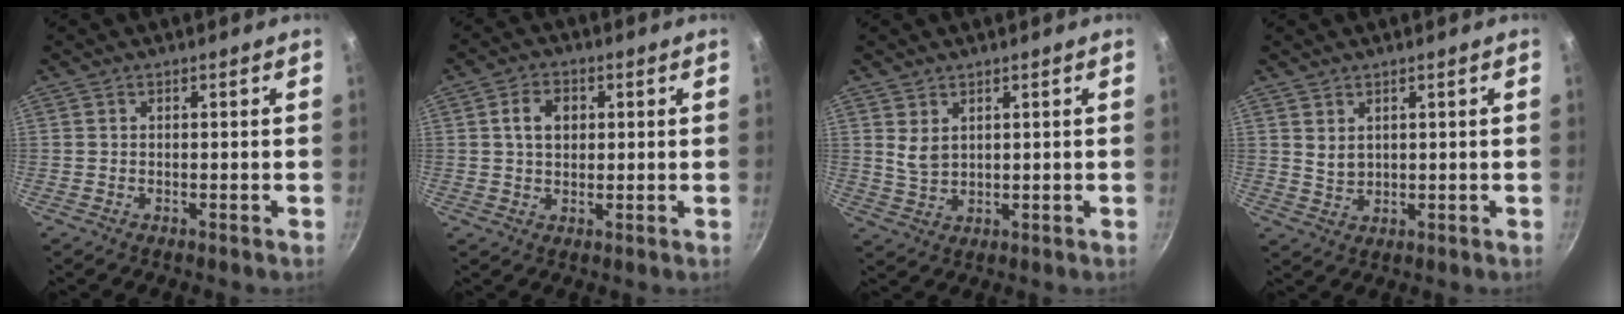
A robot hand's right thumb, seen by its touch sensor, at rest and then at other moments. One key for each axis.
{"total": 5.4, "fx": 1.1, "fy": 3.9, "fz": 3.5, "tx": -0.042, "ty": 0.006, "tz": 0.017}
{"total": 3.7, "fx": 1.8, "fy": 2.2, "fz": 2.4, "tx": -0.040, "ty": -0.015, "tz": 0.040}
{"total": 2.7, "fx": 1.5, "fy": 1.8, "fz": 1.5, "tx": -0.022, "ty": -0.011, "tz": 0.033}